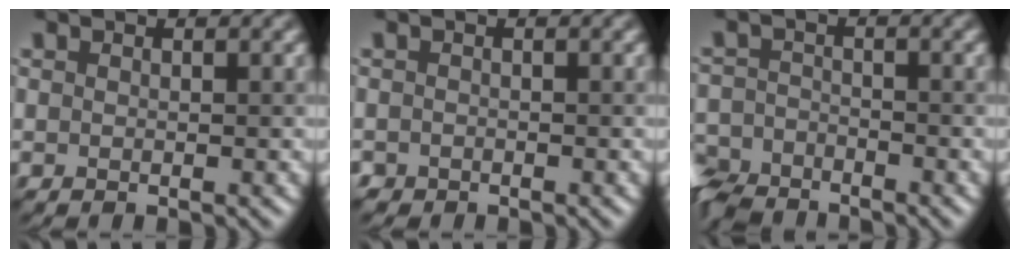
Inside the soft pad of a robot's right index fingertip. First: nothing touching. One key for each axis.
{"total": 0.7, "fx": -0.5, "fy": 0.5, "fz": -0.1, "tx": 0.008, "ty": 0.000, "tz": -0.009}
{"total": 5.6, "fx": -4.9, "fy": 2.3, "fz": 1.6, "tx": -0.034, "ty": -0.011, "tz": -0.098}